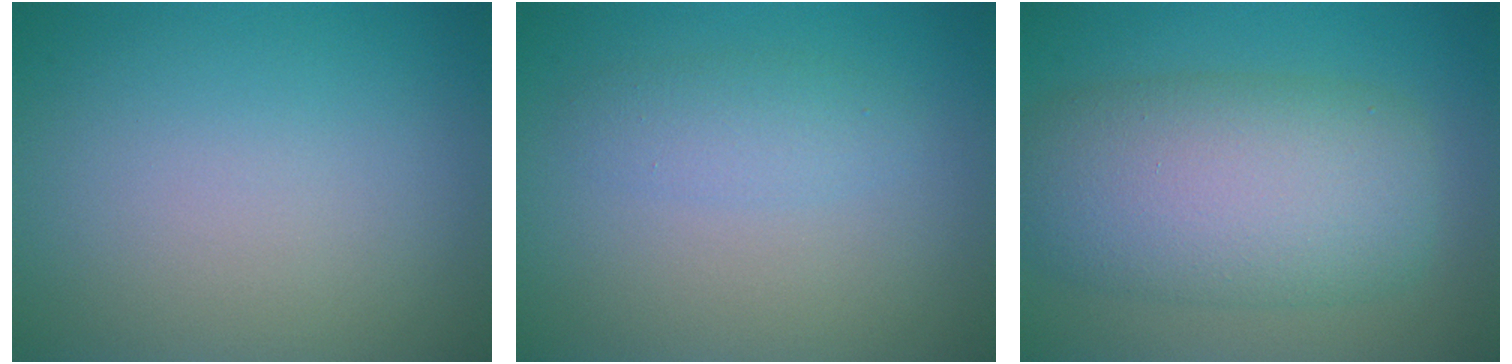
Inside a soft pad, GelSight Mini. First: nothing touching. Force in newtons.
{"total": 1.8, "press": 1.8, "slide": 0.0}
{"total": 9.3, "press": 9.3, "slide": 0.2}